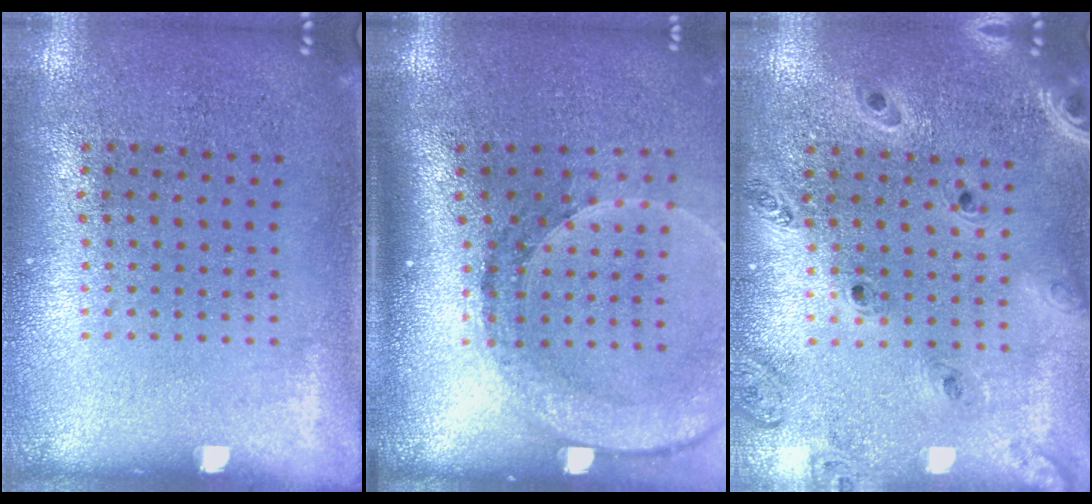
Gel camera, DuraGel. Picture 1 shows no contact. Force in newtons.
{"total": 2.8, "press": 2.1, "slide": 1.9}
{"total": 1.3, "press": 1.3, "slide": 0.1}